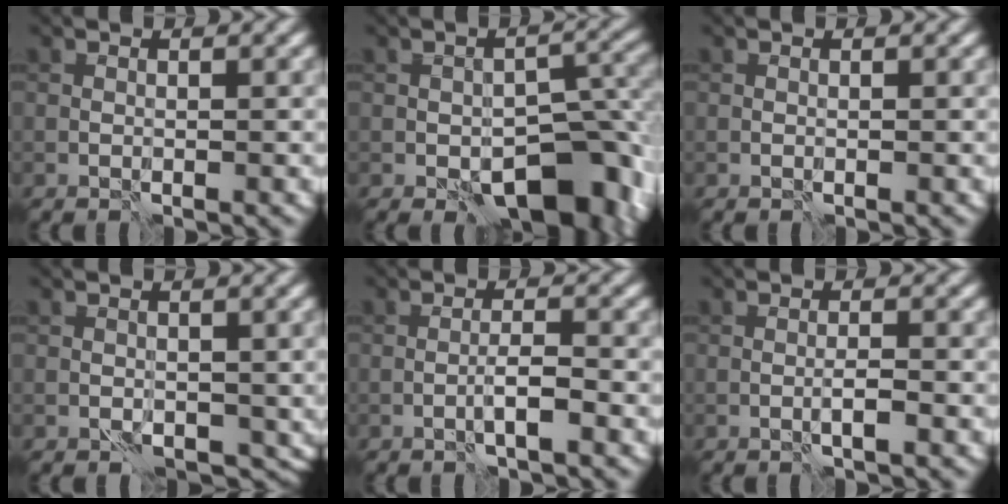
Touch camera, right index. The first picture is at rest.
{"total": 8.9, "force": [-3.7, 4.7, 6.6], "torque": [-0.072, -0.003, -0.045]}
{"total": 0.0}
{"total": 3.1, "force": [-0.9, 2.1, 2.1], "torque": [-0.019, -0.008, -0.010]}
{"total": 1.7, "force": [-0.8, 0.2, 1.5], "torque": [-0.025, 0.008, -0.016]}
{"total": 1.0, "force": [-0.4, 0.0, 1.0], "torque": [-0.016, 0.002, -0.009]}